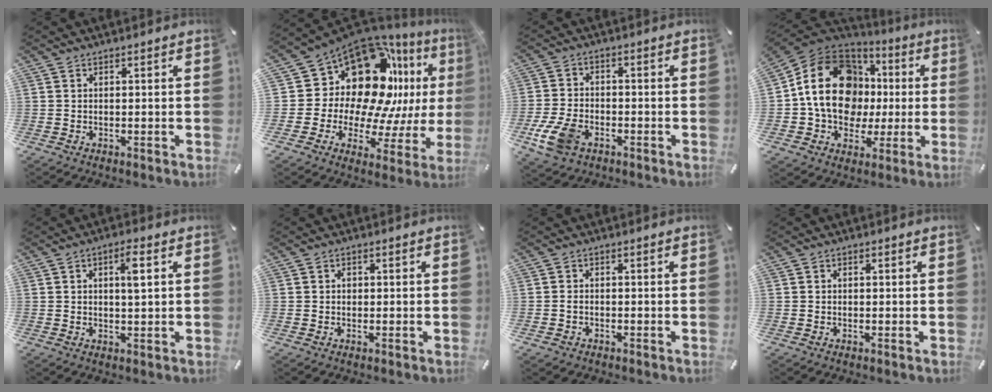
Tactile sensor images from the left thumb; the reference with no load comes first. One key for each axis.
{"total": 20.7, "fx": 9.4, "fy": 13.4, "fz": 12.6, "tx": -0.215, "ty": -0.101, "tz": 0.169}
{"total": 8.7, "fx": -3.9, "fy": 5.7, "fz": 5.4, "tx": -0.132, "ty": 0.007, "tz": -0.074}
{"total": 20.3, "fx": 1.5, "fy": 16.8, "fz": 11.4, "tx": -0.210, "ty": 0.000, "tz": 0.031}
{"total": 4.5, "fx": 1.4, "fy": 1.5, "fz": 4.1, "tx": -0.069, "ty": 0.002, "tz": 0.017}
{"total": 1.0, "fx": 0.0, "fy": 0.9, "fz": 0.4, "tx": -0.001, "ty": 0.001, "tz": -0.002}
{"total": 1.3, "fx": -0.5, "fy": 1.0, "fz": 0.7, "tx": -0.014, "ty": 0.003, "tz": -0.011}
{"total": 0.7, "fx": 0.0, "fy": 0.6, "fz": 0.2, "tx": -0.004, "ty": 0.005, "tz": -0.001}